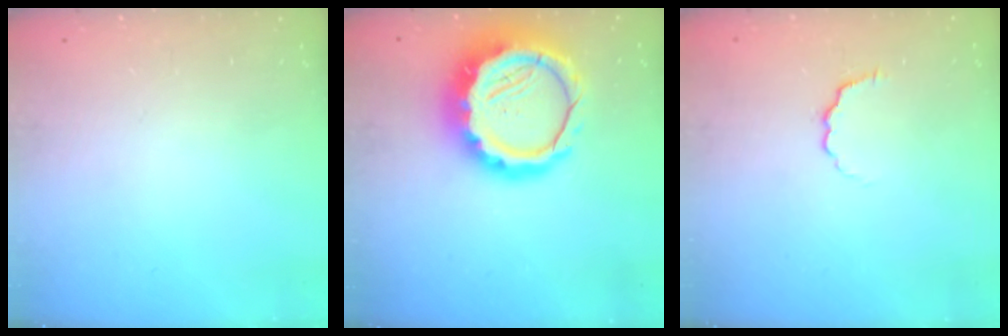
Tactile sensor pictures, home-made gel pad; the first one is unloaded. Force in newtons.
{"total": 16.1, "press": 15.6, "slide": 3.7}
{"total": 3.7, "press": 3.5, "slide": 1.1}